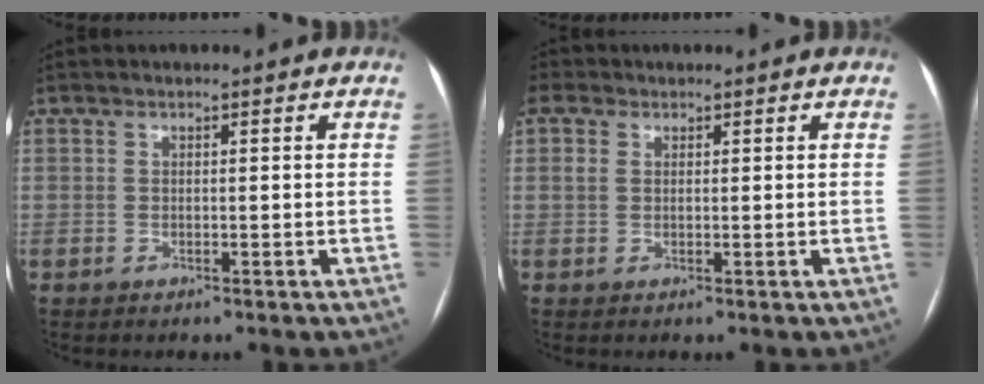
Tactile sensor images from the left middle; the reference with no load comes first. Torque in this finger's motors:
{"motor_torque": [0.71, 0.00, 1.06, 0.21]}